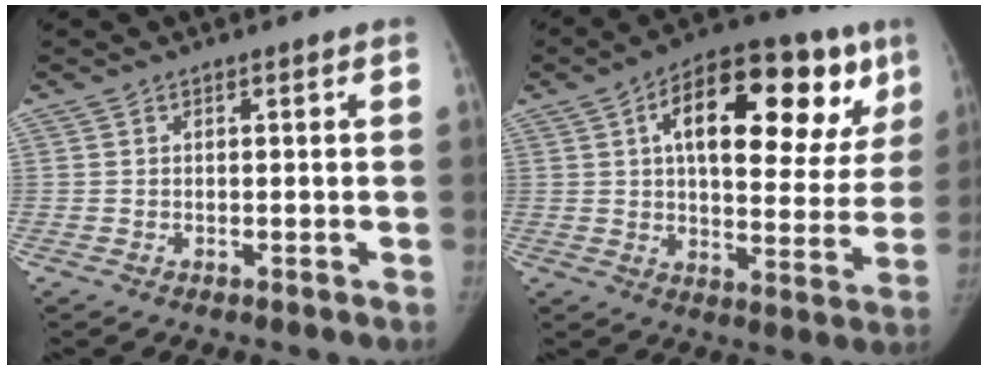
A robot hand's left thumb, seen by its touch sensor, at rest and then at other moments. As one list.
[{"total": 25.1, "force": [9.7, 11.7, 20.0], "torque": [-0.242, 0.013, 0.136]}]